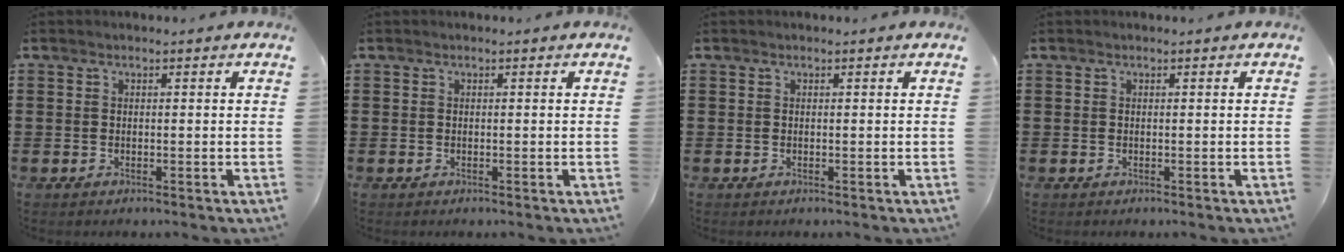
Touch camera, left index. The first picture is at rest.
{"total": 0.0}
{"total": 0.0}
{"total": 0.0}